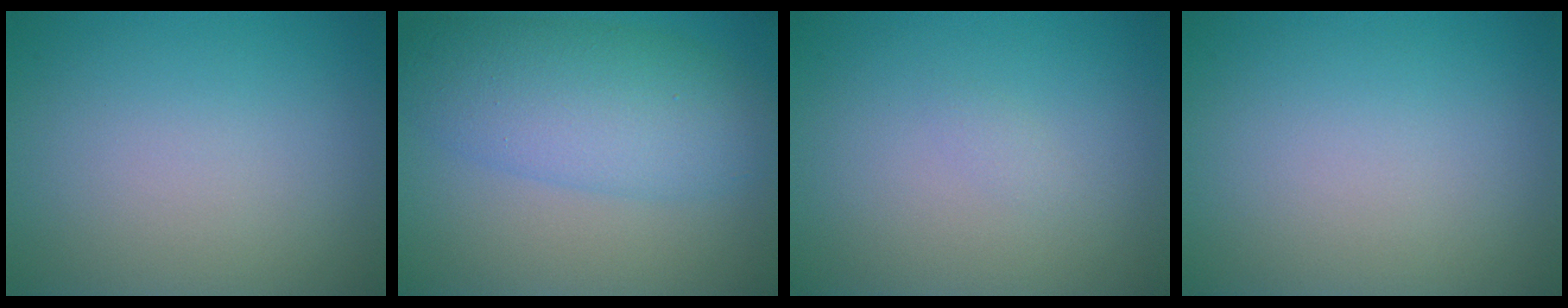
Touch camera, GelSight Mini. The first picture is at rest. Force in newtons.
{"total": 7.1, "press": 7.1, "slide": 0.1}
{"total": 0.5, "press": 0.5, "slide": 0.0}
{"total": 0.0}